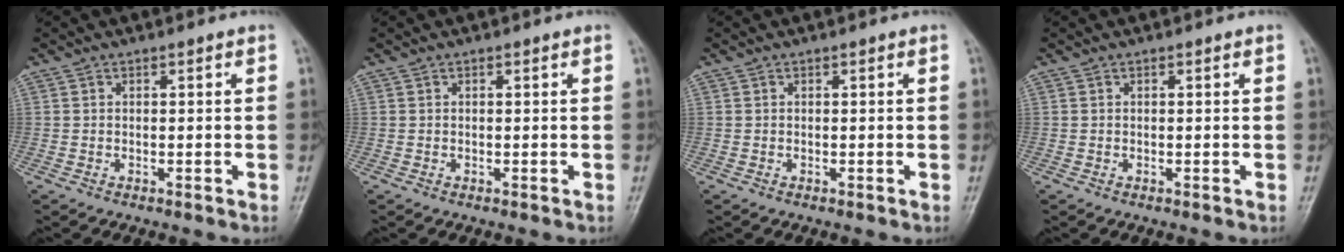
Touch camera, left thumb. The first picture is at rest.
{"total": 0.0}
{"total": 0.0}
{"total": 0.0}